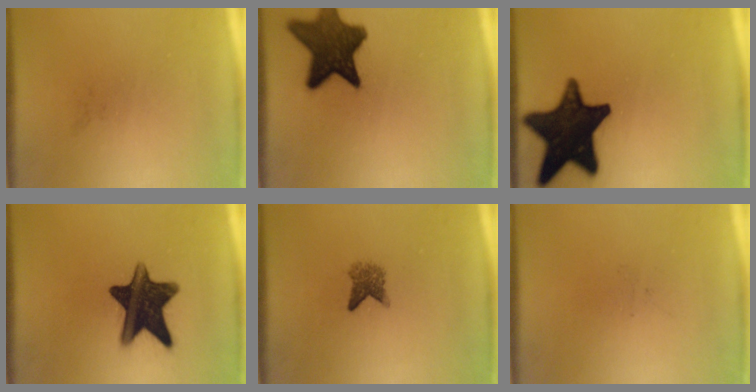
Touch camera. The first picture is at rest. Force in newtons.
{"total": 12.4}
{"total": 17.5}
{"total": 14.0}
{"total": 2.7}
{"total": 0.0}